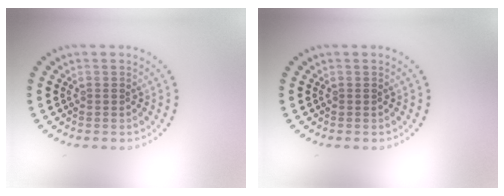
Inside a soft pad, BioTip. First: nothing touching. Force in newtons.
{"total": 0.0}